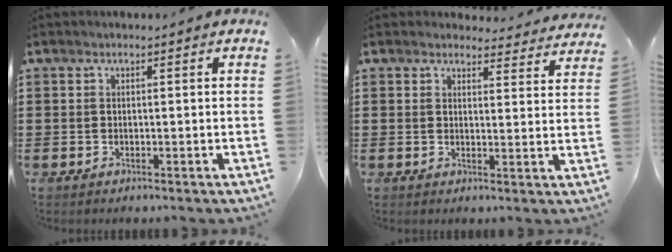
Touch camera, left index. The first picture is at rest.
{"total": 3.5, "force": [3.4, 0.7, 0.4], "torque": [-0.012, -0.016, 0.062]}